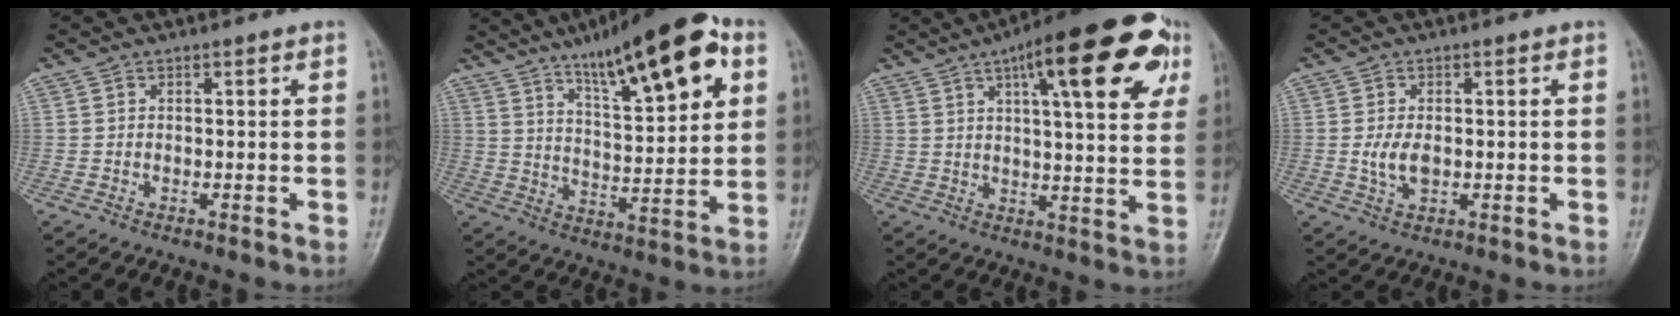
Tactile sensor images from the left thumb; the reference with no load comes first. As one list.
[{"total": 19.7, "force": [10.2, 5.7, 15.9], "torque": [-0.206, -0.030, 0.157]}, {"total": 21.3, "force": [9.8, 6.2, 17.8], "torque": [-0.225, -0.005, 0.129]}, {"total": 4.0, "force": [-0.2, 2.4, 3.2], "torque": [-0.063, -0.006, -0.004]}]